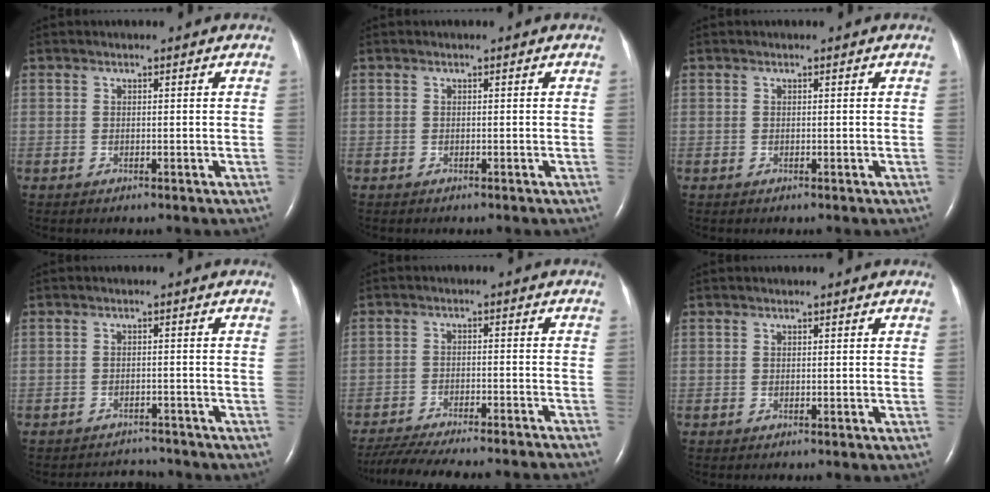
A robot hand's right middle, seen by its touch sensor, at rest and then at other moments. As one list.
[{"total": 0.0}, {"total": 0.0}, {"total": 3.9, "force": [-3.7, 0.7, -0.8], "torque": [0.005, 0.005, -0.054]}, {"total": 20.3, "force": [-18.5, 1.3, 8.2], "torque": [-0.142, -0.036, -0.257]}, {"total": 0.0}]